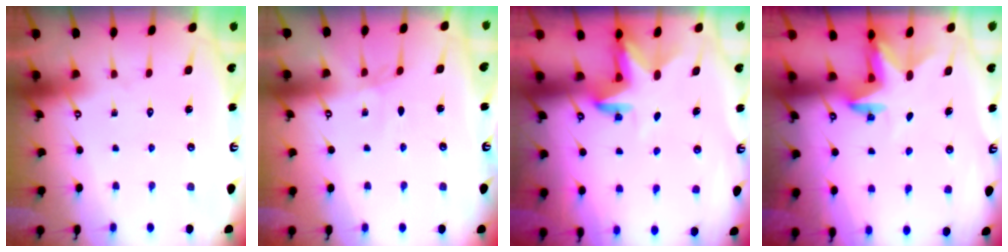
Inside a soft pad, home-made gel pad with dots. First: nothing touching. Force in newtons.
{"total": 0.9, "press": 0.8, "slide": 0.3}
{"total": 3.3, "press": 3.3, "slide": 0.1}
{"total": 2.6, "press": 2.5, "slide": 0.4}